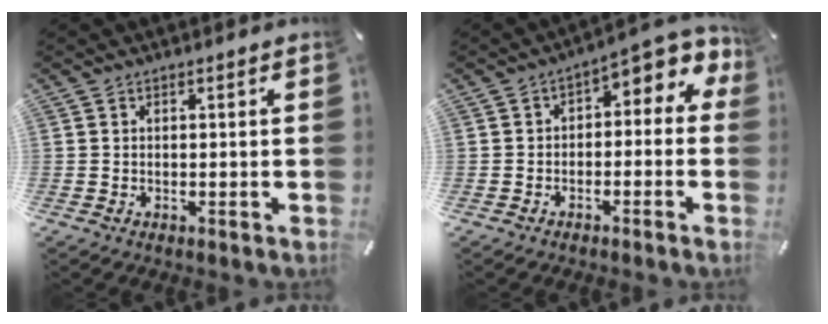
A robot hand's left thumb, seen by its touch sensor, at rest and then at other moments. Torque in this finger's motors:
{"motor_torque": [0.13, 0.07, 0.43, 0.33, -0.04]}